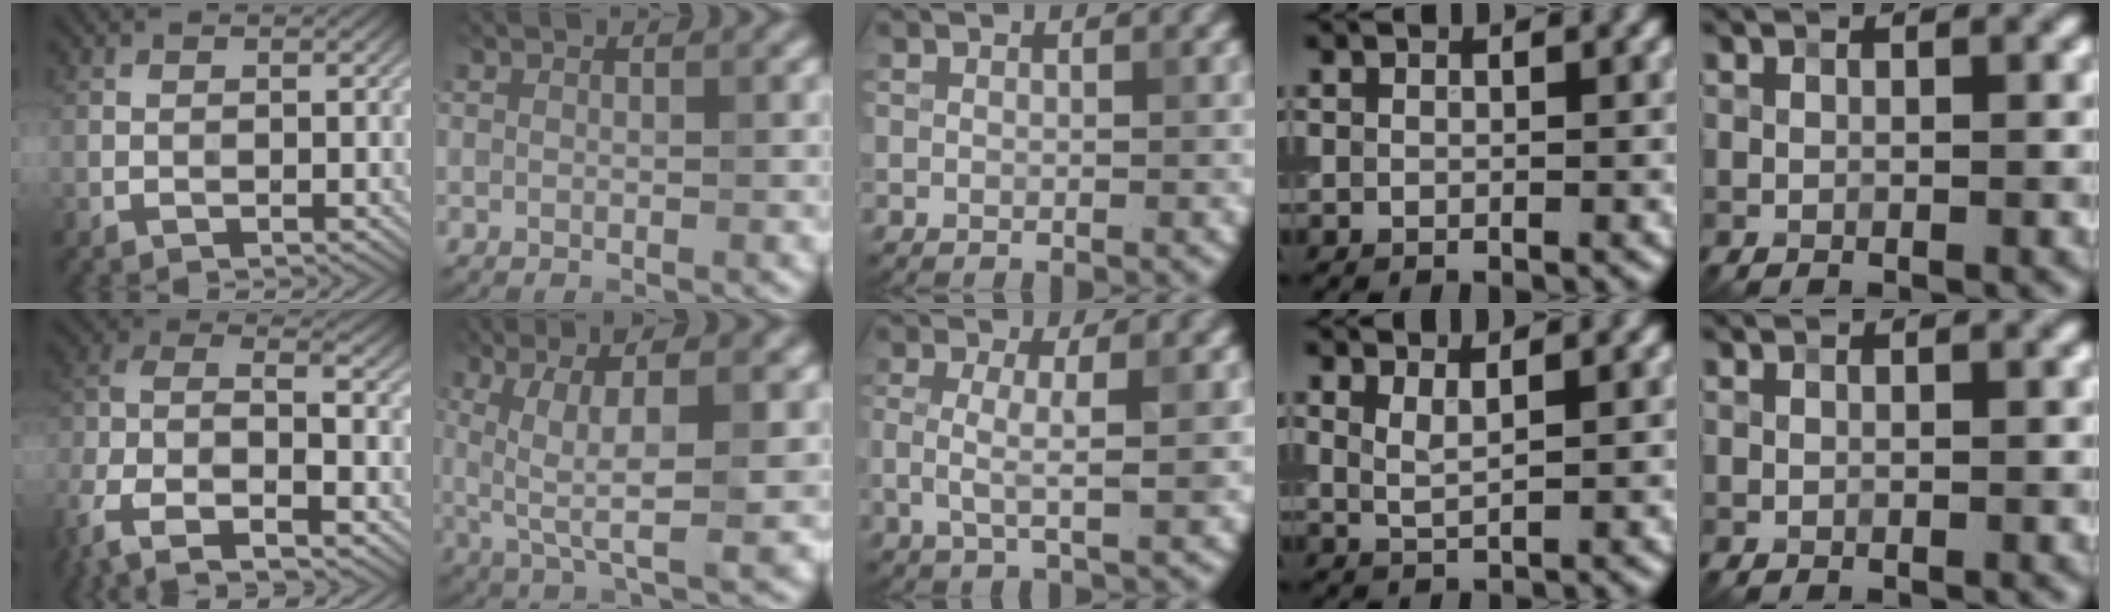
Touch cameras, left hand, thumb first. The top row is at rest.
{"thumb": {"total": 10.6, "force": [-5.9, 4.3, 7.6], "torque": [-0.167, -0.006, -0.127]}, "index": {"total": 7.5, "force": [1.3, 1.8, 7.2], "torque": [-0.127, -0.003, 0.026]}, "middle": {"total": 3.0, "force": [-0.2, 0.5, 3.0], "torque": [-0.066, -0.003, -0.003]}, "ring": {"total": 1.7, "force": [1.0, 0.5, 1.2], "torque": [-0.023, -0.005, 0.020]}}